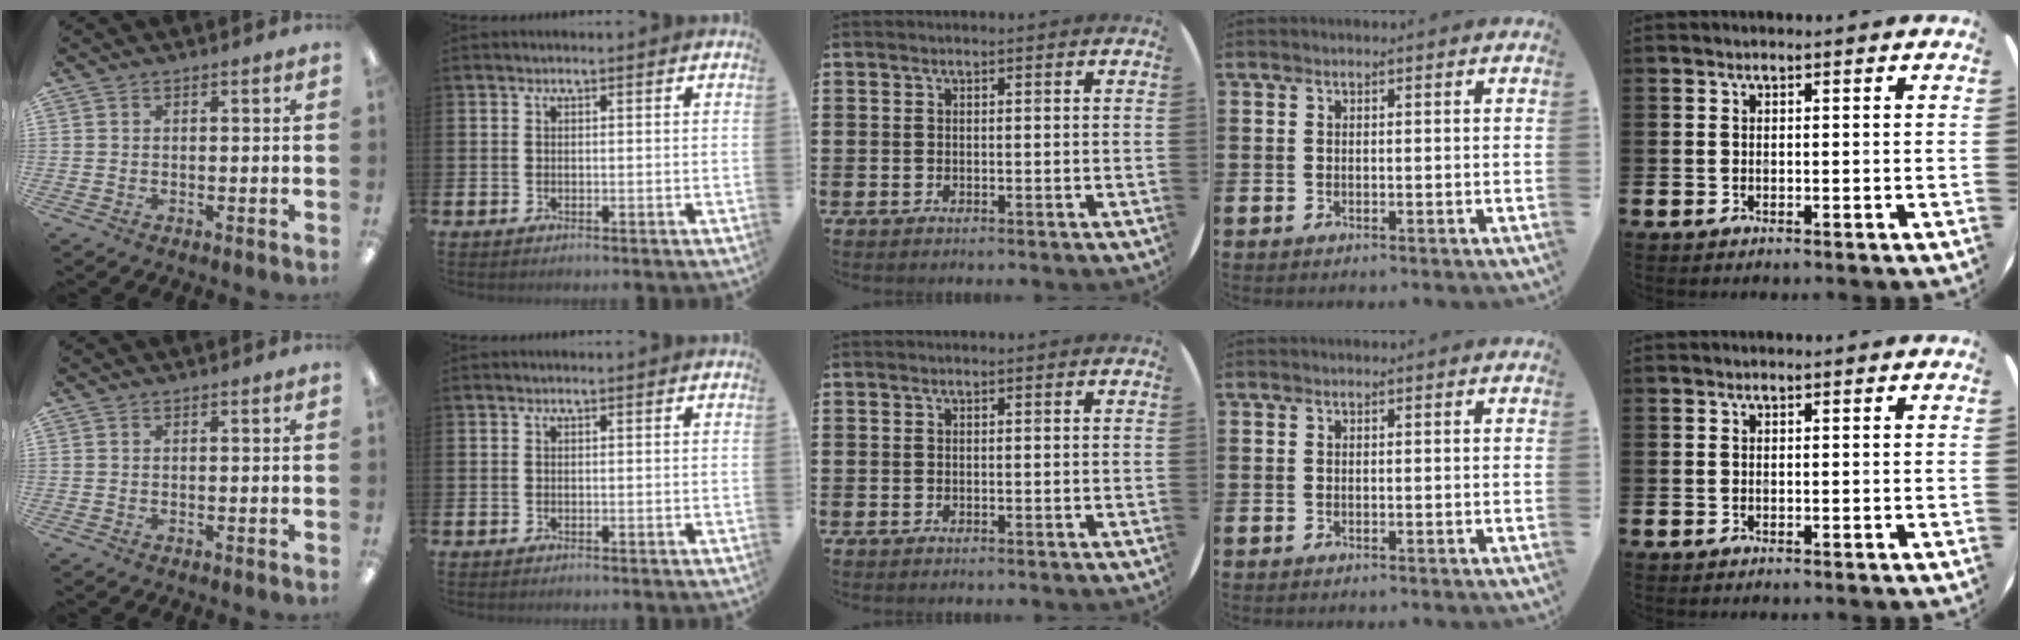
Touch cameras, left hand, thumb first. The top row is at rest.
{}